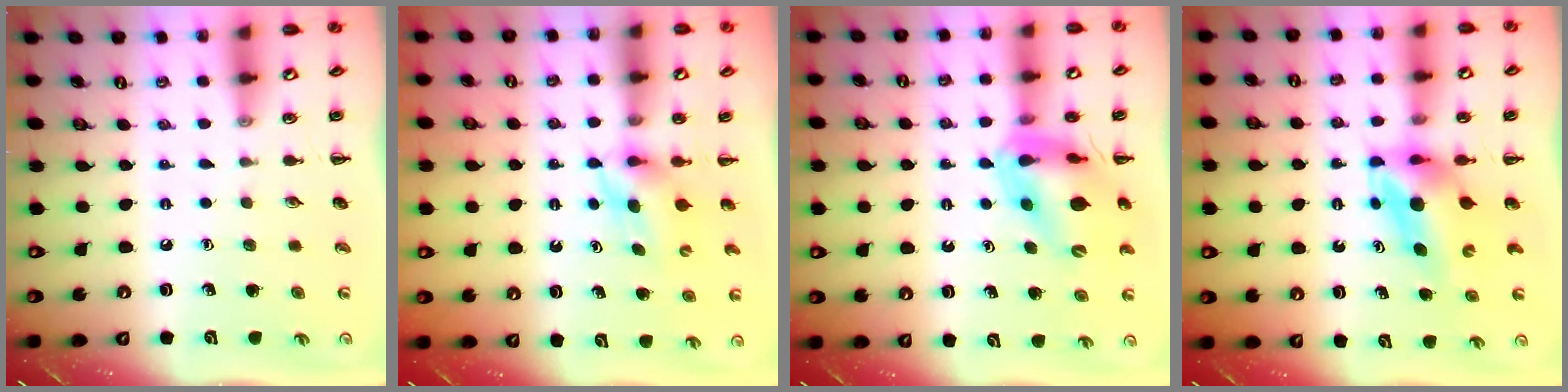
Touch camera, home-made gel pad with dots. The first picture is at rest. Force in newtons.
{"total": 4.5, "press": 4.3, "slide": 1.3}
{"total": 13.7, "press": 13.2, "slide": 3.7}
{"total": 4.6, "press": 4.5, "slide": 1.1}